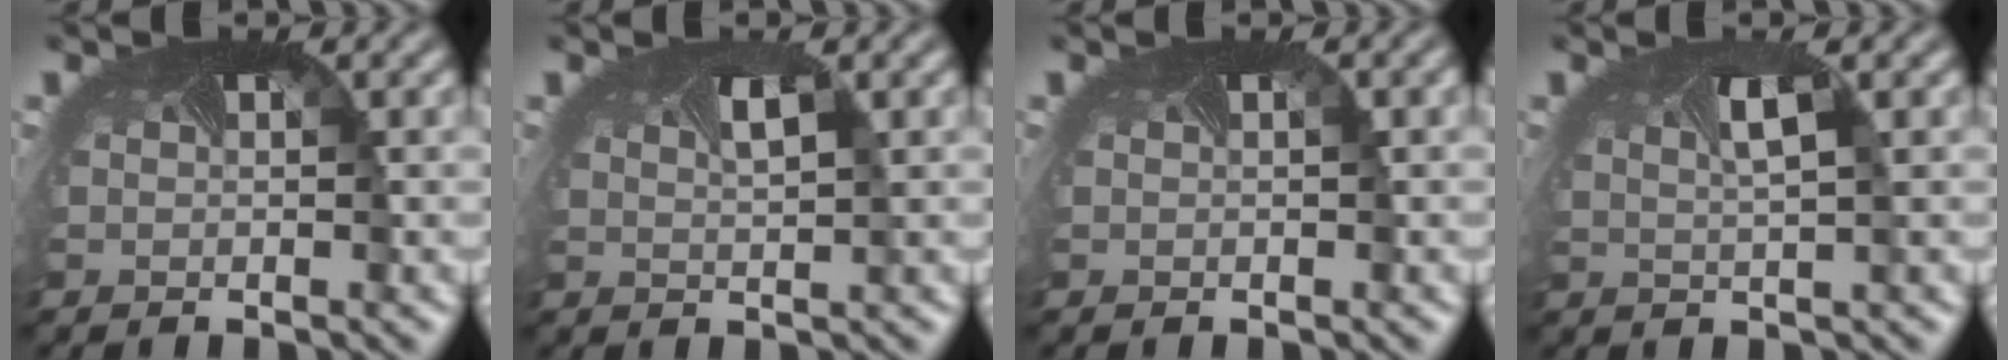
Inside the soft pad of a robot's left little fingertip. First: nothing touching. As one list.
[{"total": 1.2, "force": [0.6, 0.0, 1.0], "torque": [-0.016, 0.000, 0.012]}, {"total": 0.9, "force": [0.2, 0.0, 0.9], "torque": [-0.009, 0.006, 0.005]}, {"total": 1.6, "force": [0.5, 0.0, 1.6], "torque": [-0.026, -0.001, 0.010]}]